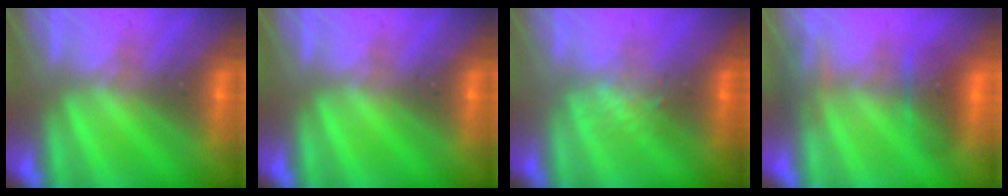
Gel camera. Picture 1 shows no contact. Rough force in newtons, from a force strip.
{"total": 0.0}
{"total": 2.4}
{"total": 3.2}